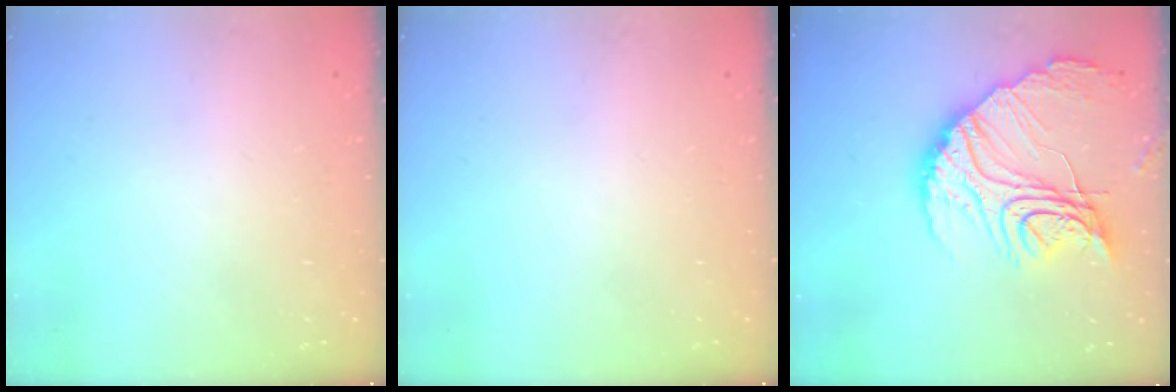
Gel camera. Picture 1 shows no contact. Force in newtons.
{"total": 0.0}
{"total": 22.9, "press": 22.8, "slide": 2.0}